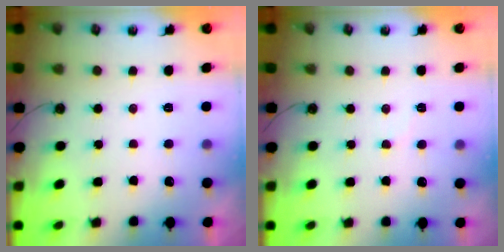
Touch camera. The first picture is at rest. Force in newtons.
{"total": 5.6, "press": 5.5, "slide": 0.8}